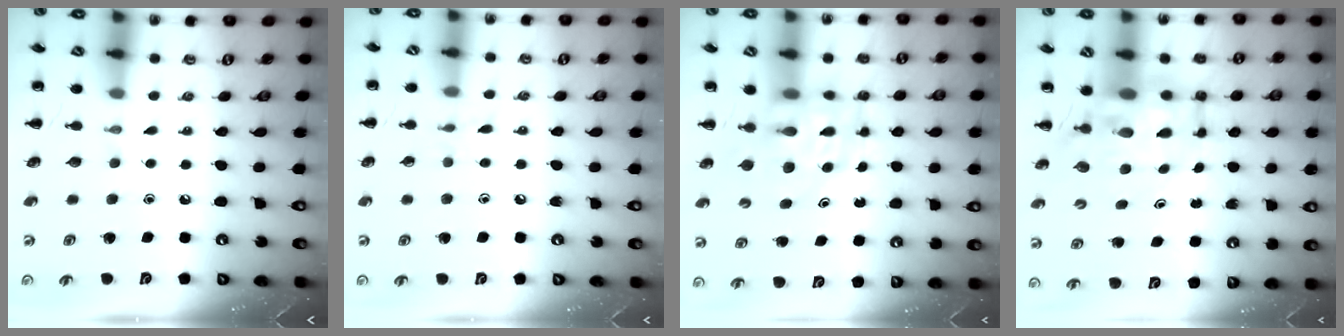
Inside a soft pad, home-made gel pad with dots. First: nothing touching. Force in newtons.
{"total": 6.2, "press": 5.8, "slide": 2.1}
{"total": 7.3, "press": 7.0, "slide": 2.2}
{"total": 9.2, "press": 8.7, "slide": 2.7}